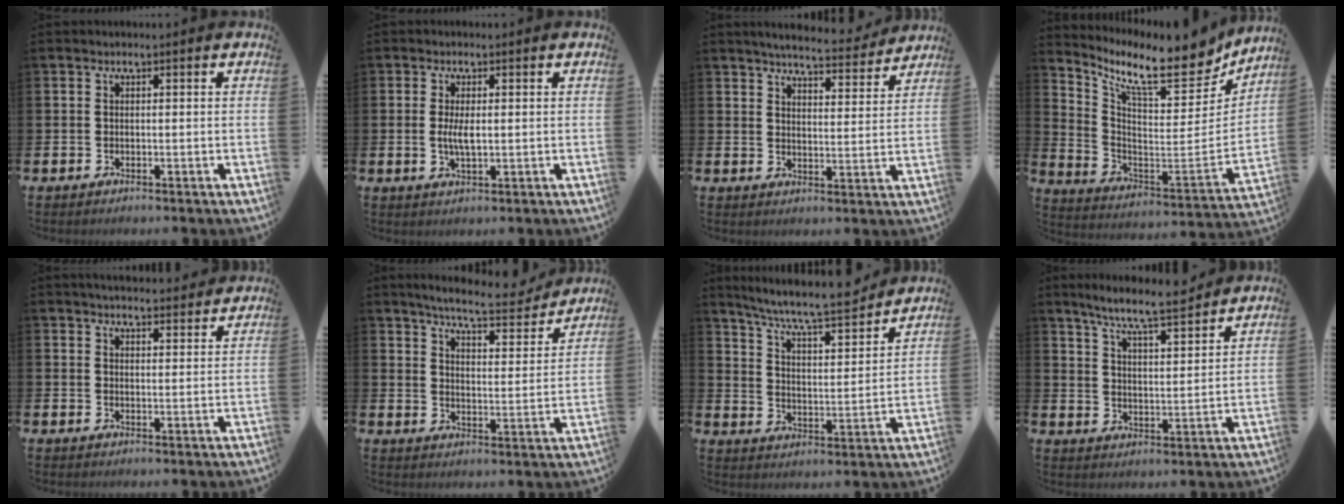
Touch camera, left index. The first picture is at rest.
{"total": 2.9, "force": [0.2, 1.0, 2.7], "torque": [-0.048, 0.001, 0.001]}
{"total": 5.6, "force": [5.4, 0.6, 1.2], "torque": [-0.021, -0.039, 0.089]}
{"total": 12.6, "force": [9.9, 3.6, 6.9], "torque": [-0.136, -0.075, 0.161]}
{"total": 3.8, "force": [3.8, 0.3, 0.3], "torque": [0.000, -0.022, 0.066]}
{"total": 7.6, "force": [7.2, 0.6, 2.6], "torque": [-0.060, -0.044, 0.121]}
{"total": 8.2, "force": [7.6, 0.7, 3.1], "torque": [-0.083, -0.058, 0.126]}
{"total": 7.7, "force": [7.1, 0.1, 2.9], "torque": [-0.072, -0.044, 0.123]}